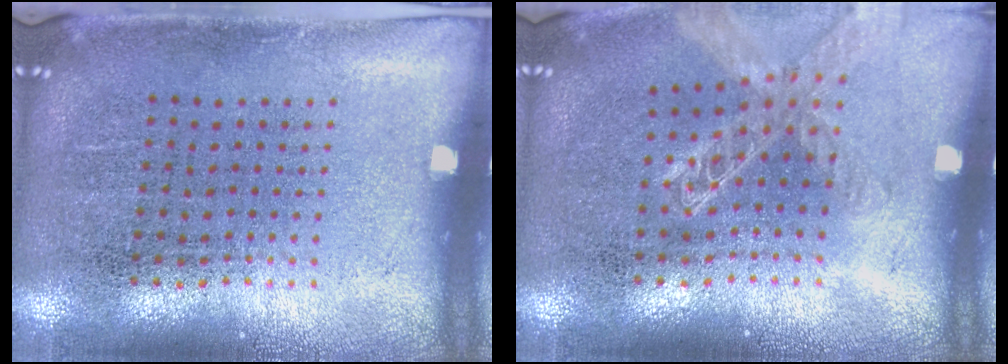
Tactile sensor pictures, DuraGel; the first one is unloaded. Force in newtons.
{"total": 1.4, "press": 1.4, "slide": 0.1}